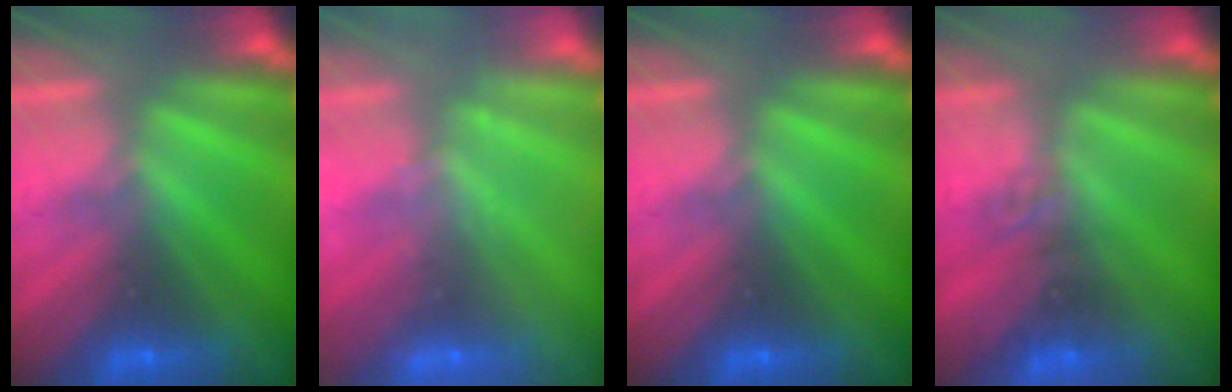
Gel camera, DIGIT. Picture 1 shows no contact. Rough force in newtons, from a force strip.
{"total": 2.2}
{"total": 0.0}
{"total": 1.6}